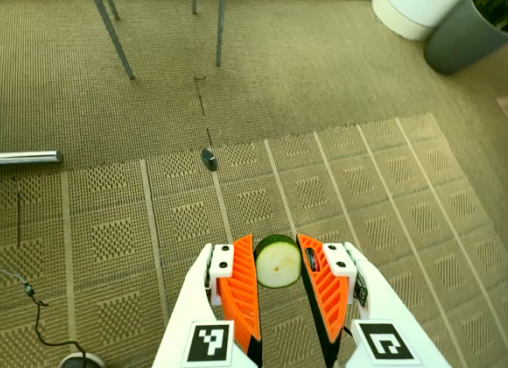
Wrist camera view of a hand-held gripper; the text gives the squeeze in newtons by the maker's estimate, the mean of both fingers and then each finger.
{"total": 7.0, "left": 6.6, "right": 7.4}